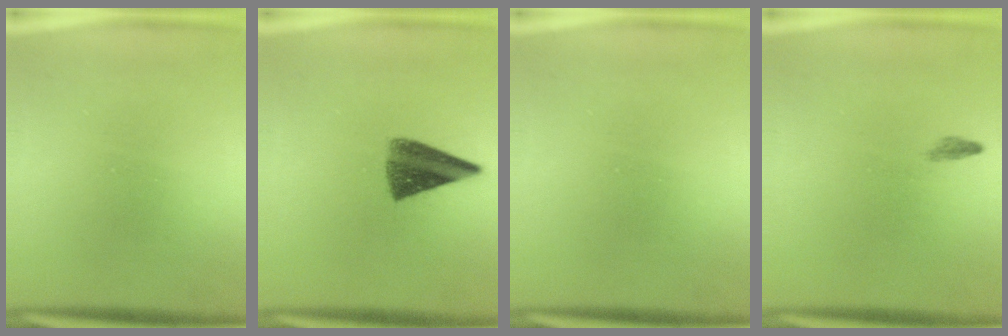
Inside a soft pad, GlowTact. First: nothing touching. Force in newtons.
{"total": 8.0}
{"total": 0.0}
{"total": 0.5}